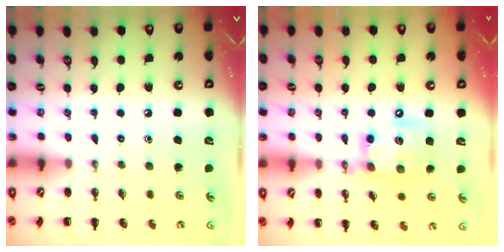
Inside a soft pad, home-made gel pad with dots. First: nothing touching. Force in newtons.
{"total": 13.4, "press": 13.3, "slide": 2.1}